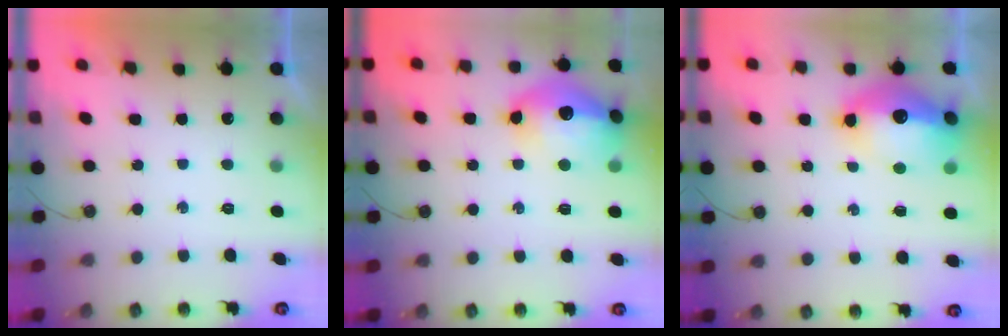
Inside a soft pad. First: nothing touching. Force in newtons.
{"total": 18.2, "press": 18.2, "slide": 1.4}
{"total": 21.4, "press": 17.2, "slide": 12.7}